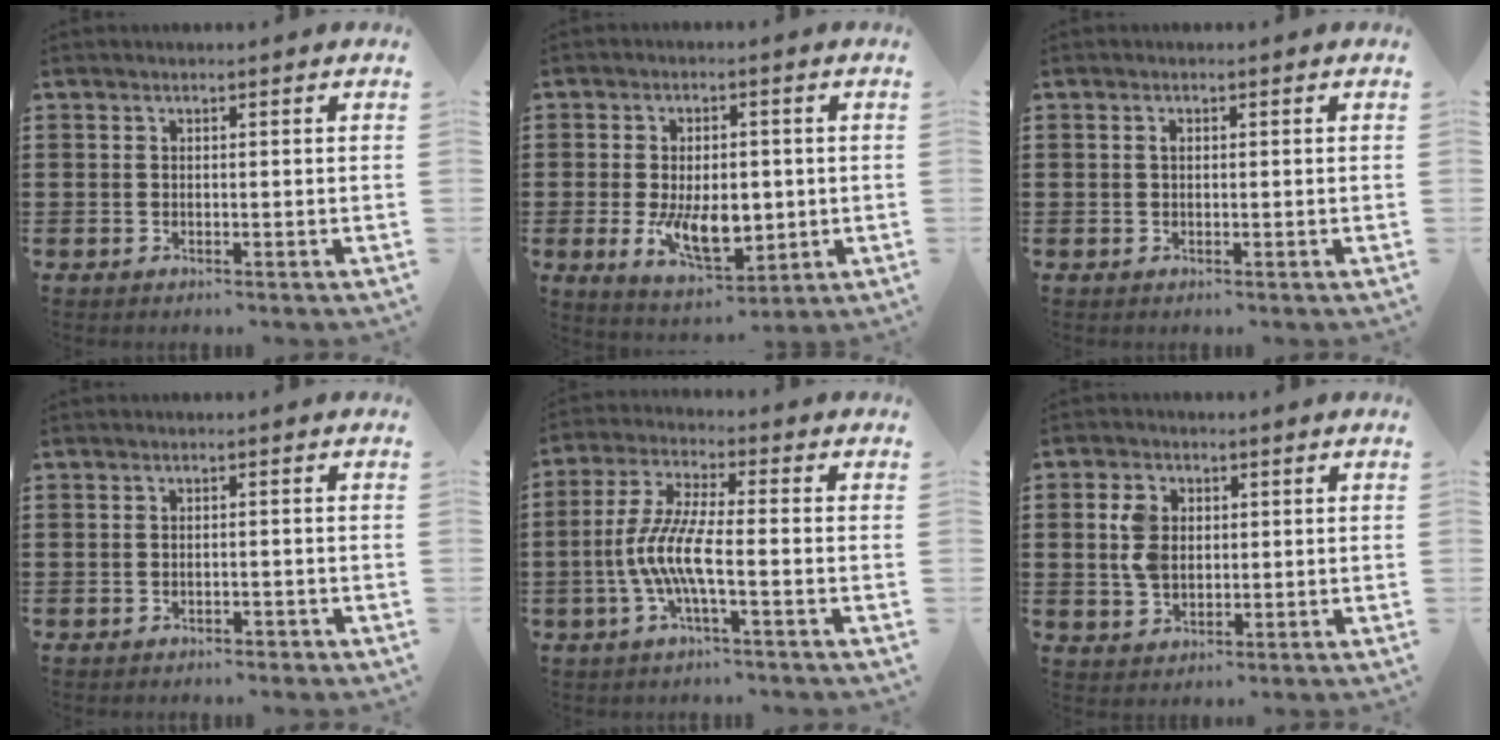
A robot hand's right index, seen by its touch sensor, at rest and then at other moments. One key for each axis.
{"total": 9.2, "fx": -1.1, "fy": 5.4, "fz": 7.4, "tx": -0.123, "ty": -0.002, "tz": -0.019}
{"total": 0.8, "fx": 0.1, "fy": 0.5, "fz": 0.6, "tx": -0.013, "ty": 0.002, "tz": 0.002}
{"total": 1.0, "fx": -0.9, "fy": 0.3, "fz": 0.3, "tx": -0.011, "ty": -0.002, "tz": -0.018}
{"total": 7.9, "fx": -2.5, "fy": 1.6, "fz": 7.4, "tx": -0.174, "ty": -0.015, "tz": -0.058}
{"total": 4.9, "fx": 0.7, "fy": 3.5, "fz": 3.3, "tx": -0.090, "ty": 0.007, "tz": 0.007}